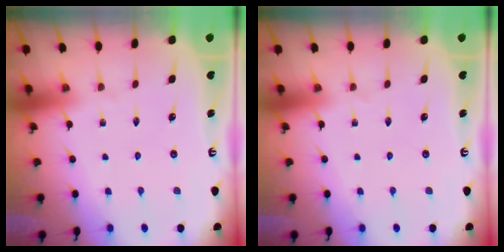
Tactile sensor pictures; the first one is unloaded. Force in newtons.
{"total": 0.0}